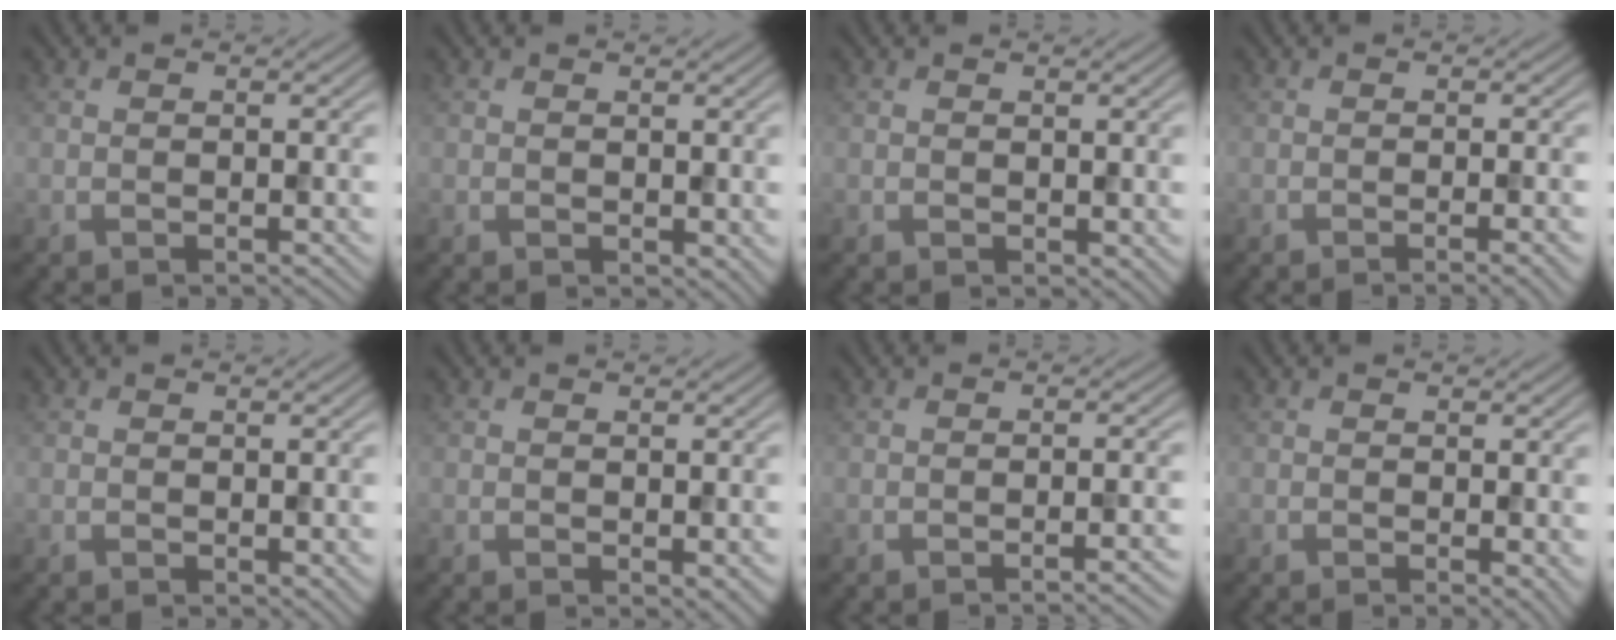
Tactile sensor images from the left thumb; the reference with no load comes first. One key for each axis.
{"total": 1.0, "fx": 0.3, "fy": 0.7, "fz": 0.7, "tx": -0.008, "ty": -0.004, "tz": 0.011}
{"total": 0.7, "fx": 0.3, "fy": 0.5, "fz": 0.4, "tx": -0.003, "ty": -0.003, "tz": 0.009}
{"total": 2.6, "fx": -1.0, "fy": 0.5, "fz": 2.4, "tx": -0.027, "ty": 0.002, "tz": -0.020}
{"total": 0.8, "fx": 0.0, "fy": 0.5, "fz": 0.6, "tx": -0.006, "ty": -0.004, "tz": 0.002}
{"total": 1.3, "fx": -0.2, "fy": 0.7, "fz": 1.1, "tx": -0.015, "ty": -0.007, "tz": 0.000}
{"total": 2.2, "fx": -1.2, "fy": 0.5, "fz": 1.9, "tx": -0.015, "ty": 0.004, "tz": -0.025}
{"total": 1.4, "fx": 0.0, "fy": 0.5, "fz": 1.3, "tx": -0.016, "ty": -0.007, "tz": 0.000}